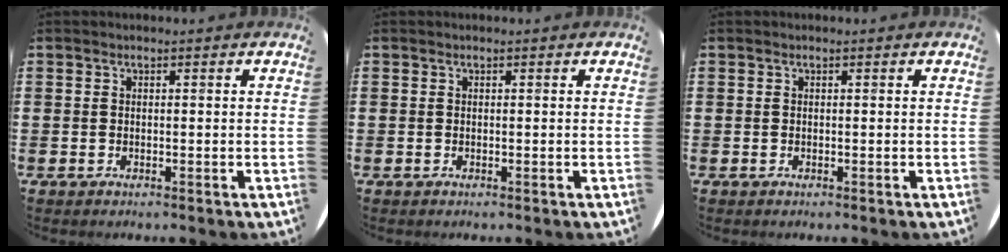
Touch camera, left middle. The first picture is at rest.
{"total": 0.0}
{"total": 0.0}